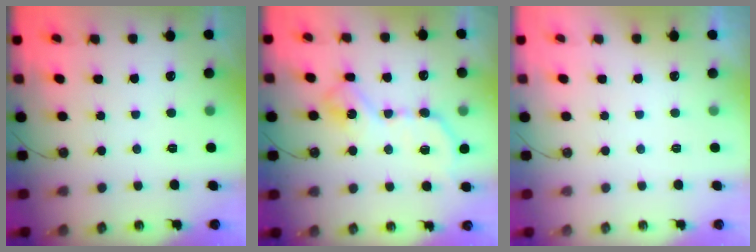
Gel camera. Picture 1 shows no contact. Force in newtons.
{"total": 12.6, "press": 12.6, "slide": 0.4}
{"total": 0.0}